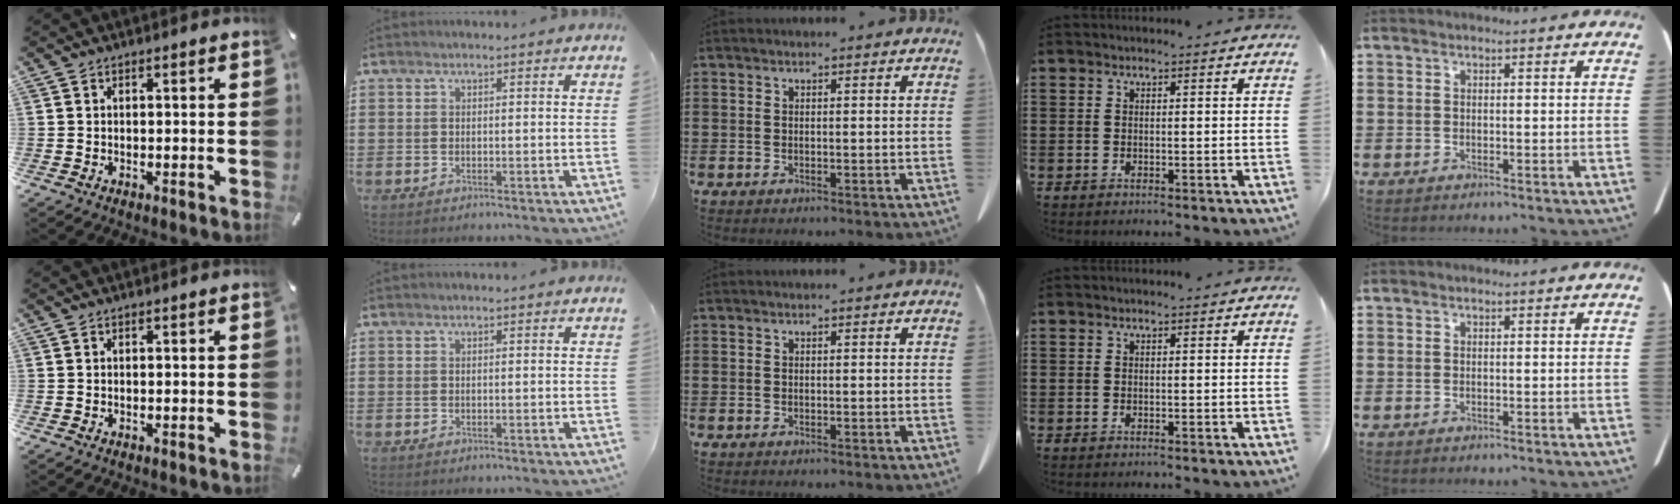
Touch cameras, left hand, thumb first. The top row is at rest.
{}